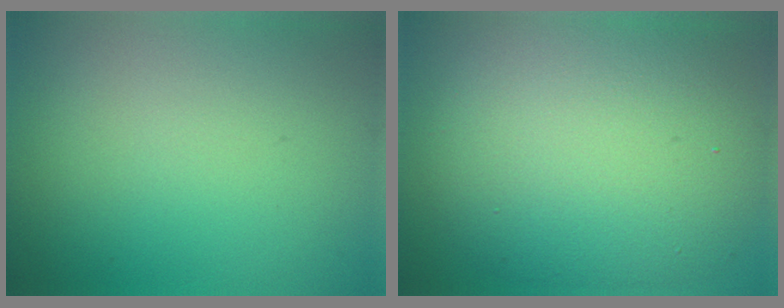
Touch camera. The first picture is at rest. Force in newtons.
{"total": 11.3, "press": 11.3, "slide": 0.9}